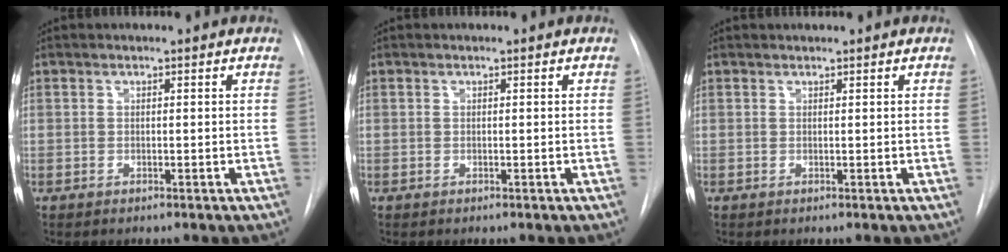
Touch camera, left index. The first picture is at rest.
{"total": 0.0}
{"total": 0.7, "force": [0.7, 0.0, 0.1], "torque": [-0.004, 0.013, 0.015]}